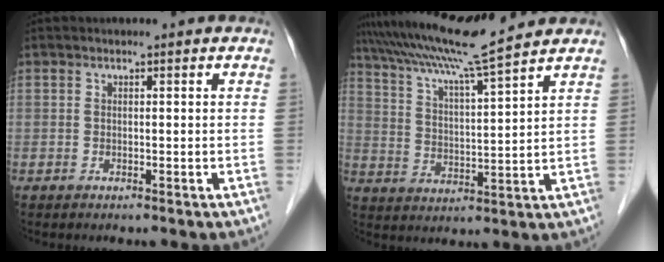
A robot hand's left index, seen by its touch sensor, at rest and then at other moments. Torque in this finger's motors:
{"motor_torque": [0.79, -1.23, 0.73, 0.21]}